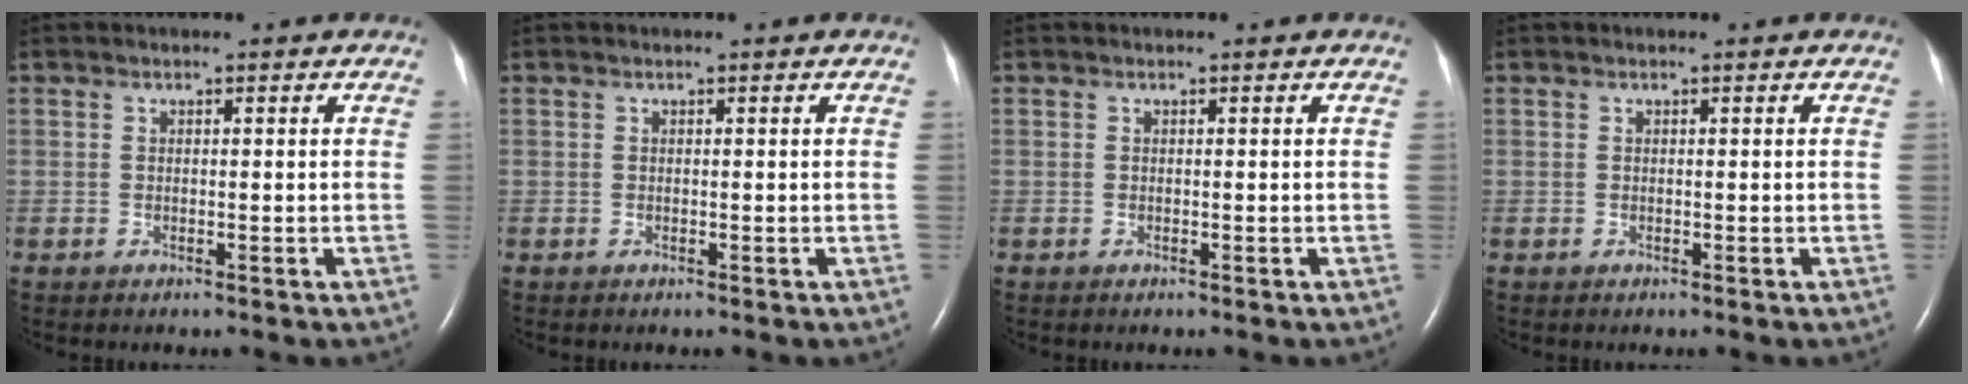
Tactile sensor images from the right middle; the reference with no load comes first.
{"total": 0.0}
{"total": 0.0}
{"total": 0.0}